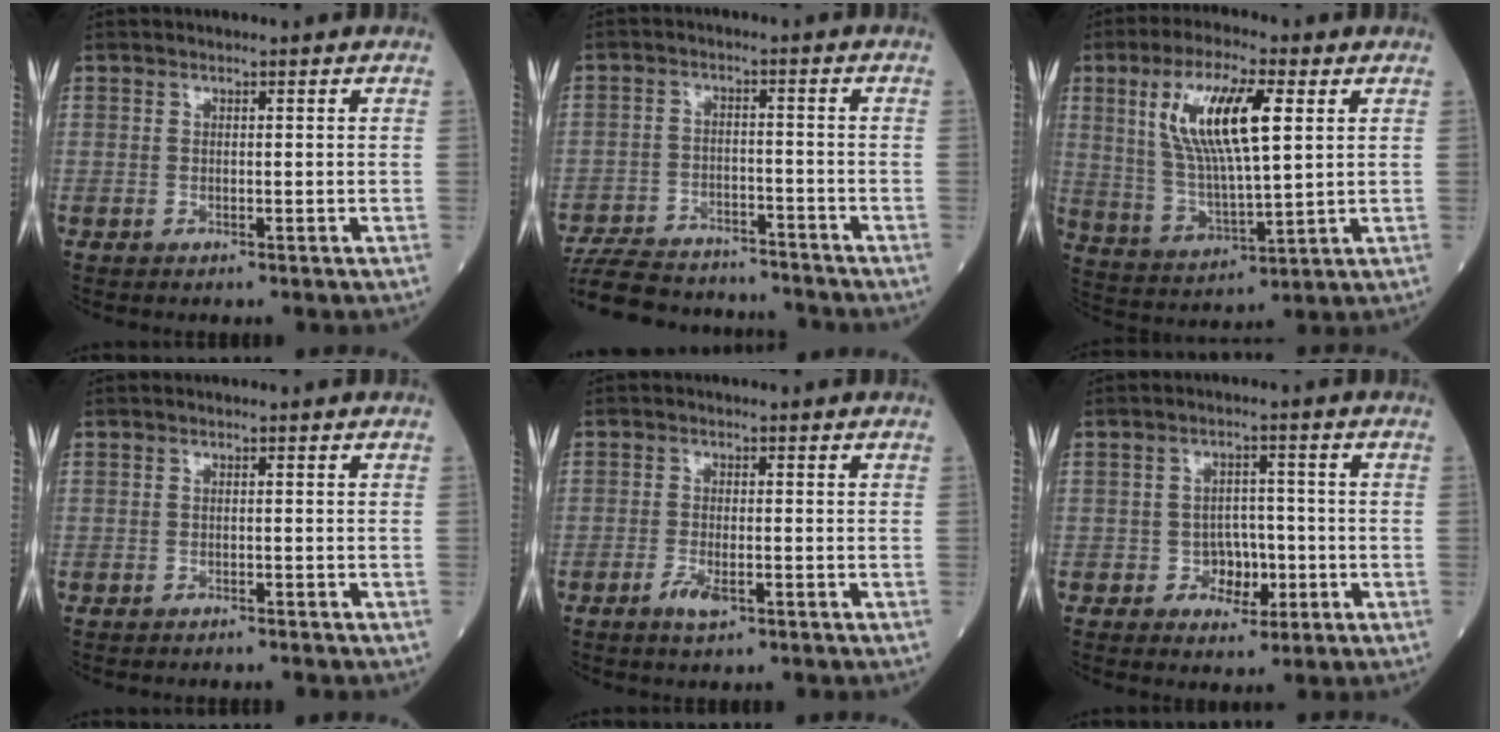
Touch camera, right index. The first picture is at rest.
{"total": 15.9, "force": [-14.6, 4.4, 4.5], "torque": [-0.098, 0.005, -0.217]}
{"total": 13.8, "force": [4.4, 3.2, 12.7], "torque": [-0.259, 0.010, 0.085]}
{"total": 1.6, "force": [-1.6, 0.1, 0.4], "torque": [-0.008, -0.001, -0.020]}
{"total": 2.9, "force": [-1.5, 0.7, 2.3], "torque": [-0.048, -0.003, -0.028]}
{"total": 6.5, "force": [-2.2, 3.3, 5.1], "torque": [-0.086, 0.006, -0.032]}